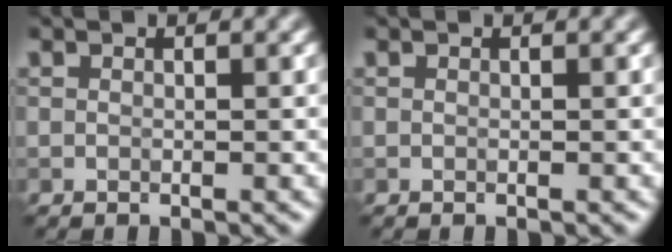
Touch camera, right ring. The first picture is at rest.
{"total": 0.0}